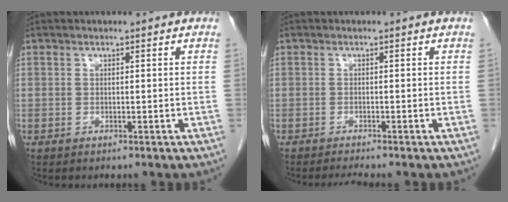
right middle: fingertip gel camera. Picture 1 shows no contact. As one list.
[{"total": 1.9, "force": [-1.7, -0.6, 0.6], "torque": [-0.017, -0.009, -0.031]}]